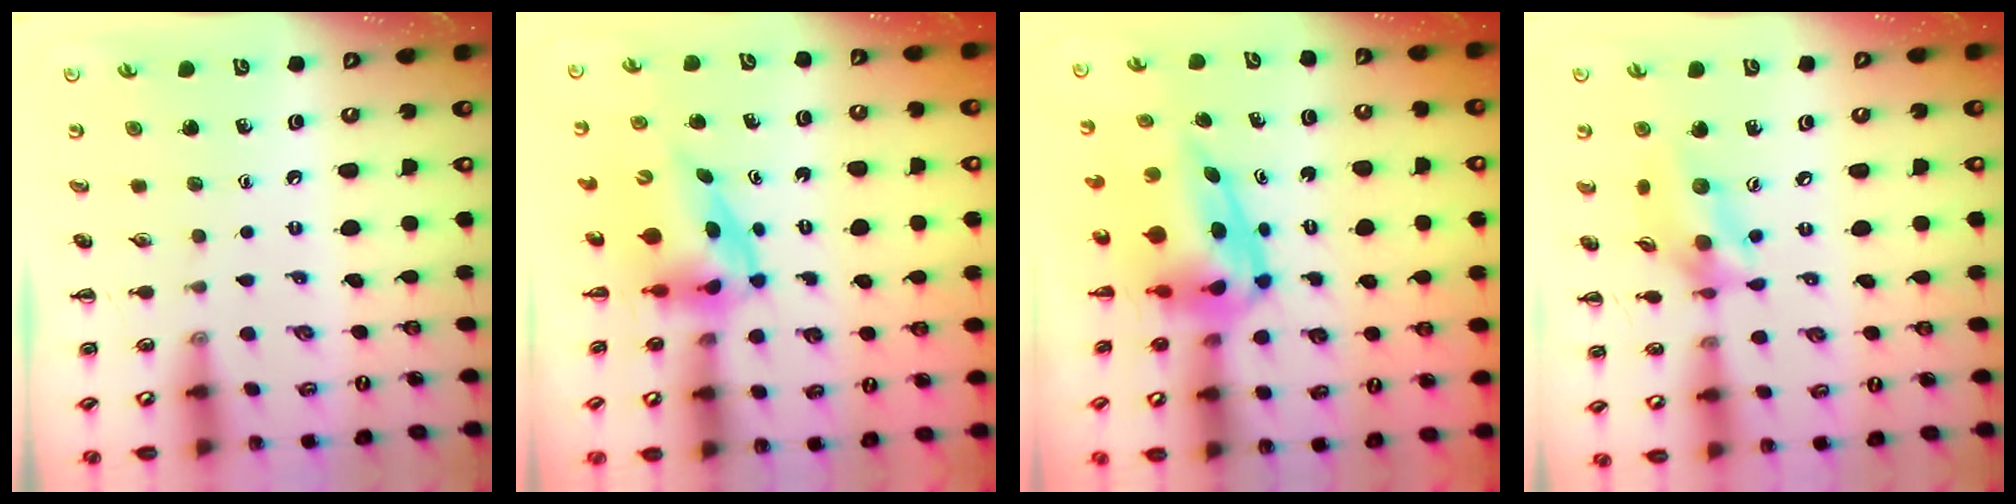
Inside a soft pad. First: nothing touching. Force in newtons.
{"total": 3.9, "press": 3.8, "slide": 0.8}
{"total": 8.2, "press": 7.9, "slide": 2.1}
{"total": 12.5, "press": 12.3, "slide": 2.6}